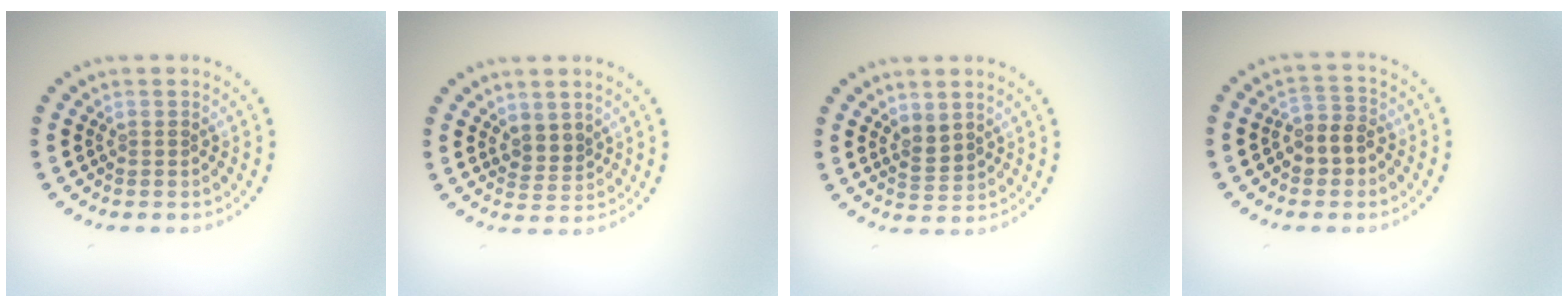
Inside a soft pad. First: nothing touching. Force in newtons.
{"total": 1.9, "press": 1.5, "slide": 1.2}
{"total": 1.9, "press": 1.7, "slide": 0.9}
{"total": 2.9, "press": 2.7, "slide": 1.1}